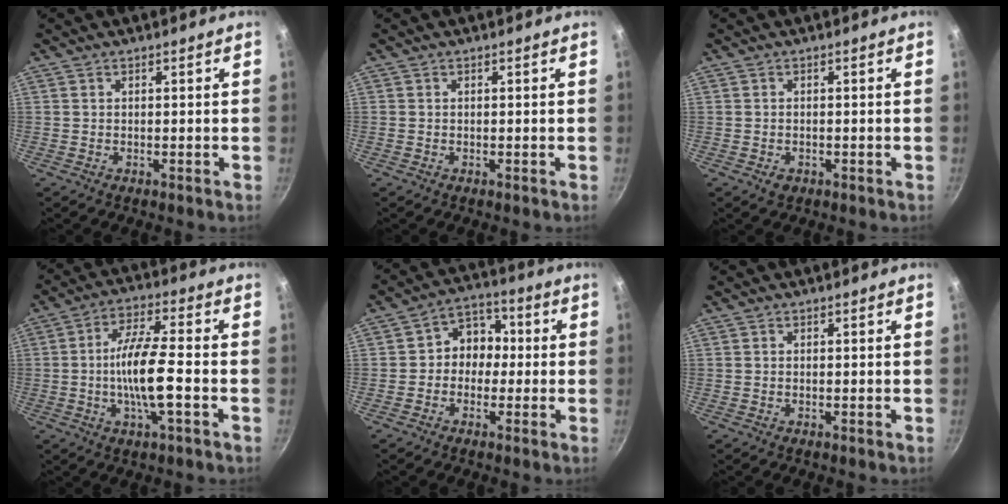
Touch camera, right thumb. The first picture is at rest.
{"total": 0.0}
{"total": 1.6, "force": [-0.7, 1.2, 0.8], "torque": [-0.014, 0.001, -0.008]}
{"total": 9.8, "force": [-1.8, 2.0, 9.5], "torque": [-0.175, 0.014, -0.039]}
{"total": 7.5, "force": [-0.4, 6.4, 3.9], "torque": [-0.007, 0.023, -0.023]}
{"total": 0.0}